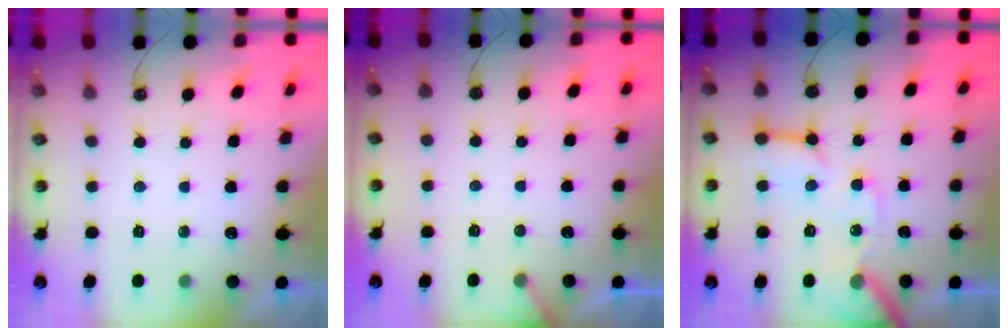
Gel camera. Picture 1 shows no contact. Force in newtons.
{"total": 3.2, "press": 3.2, "slide": 0.2}
{"total": 15.1, "press": 15.0, "slide": 1.7}